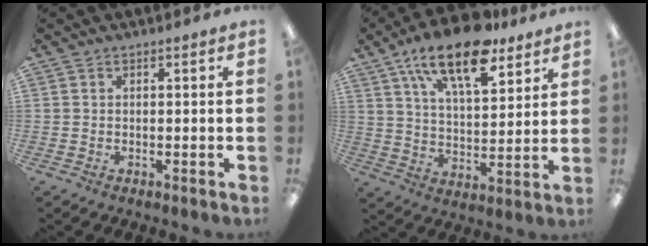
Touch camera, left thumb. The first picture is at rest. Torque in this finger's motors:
{"motor_torque": [0.25, 0.88, 1.83, -0.94, 0.44]}